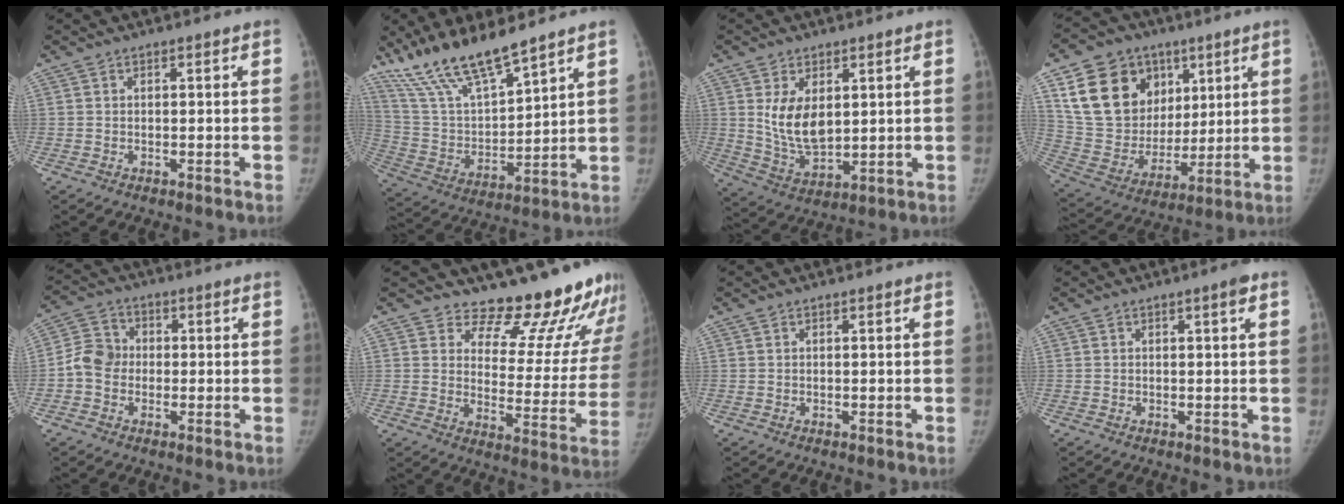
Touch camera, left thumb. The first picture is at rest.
{"total": 16.1, "force": [12.9, 3.8, 8.9], "torque": [-0.147, -0.065, 0.254]}
{"total": 10.0, "force": [2.5, 6.0, 7.6], "torque": [-0.118, -0.025, 0.062]}
{"total": 21.6, "force": [9.1, 16.6, 10.3], "torque": [-0.160, -0.012, 0.178]}
{"total": 6.7, "force": [-1.1, 5.7, 3.3], "torque": [-0.049, 0.022, -0.035]}
{"total": 18.1, "force": [16.6, 6.2, 3.6], "torque": [0.020, -0.156, 0.196]}
{"total": 0.0}
{"total": 1.4, "force": [0.5, 0.2, 1.3], "torque": [-0.021, 0.003, 0.006]}